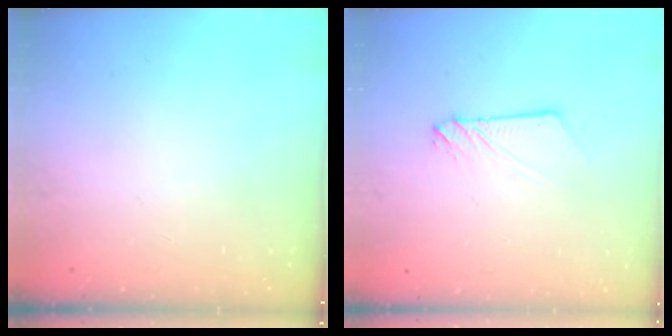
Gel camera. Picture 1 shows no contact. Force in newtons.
{"total": 2.9, "press": 2.9, "slide": 0.4}